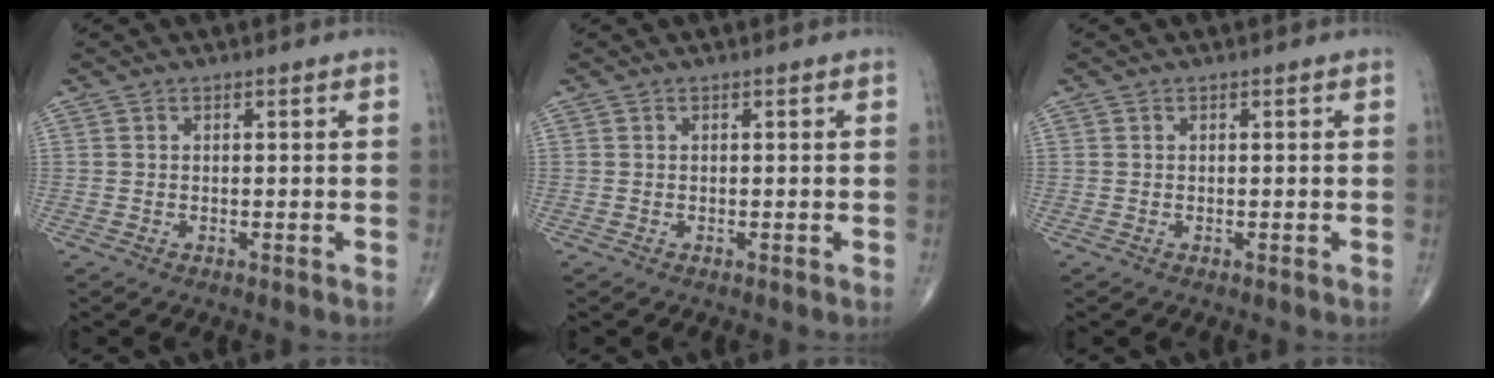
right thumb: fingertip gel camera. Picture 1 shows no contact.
{"total": 0.0}
{"total": 0.0}